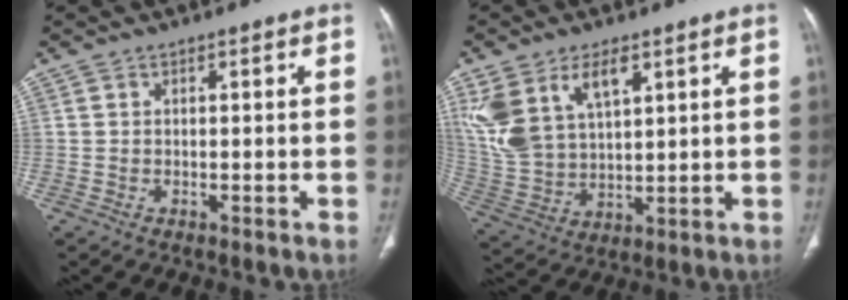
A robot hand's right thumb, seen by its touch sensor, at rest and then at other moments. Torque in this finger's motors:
{"motor_torque": [0.50, 3.05, 1.39, 0.70, 0.15]}